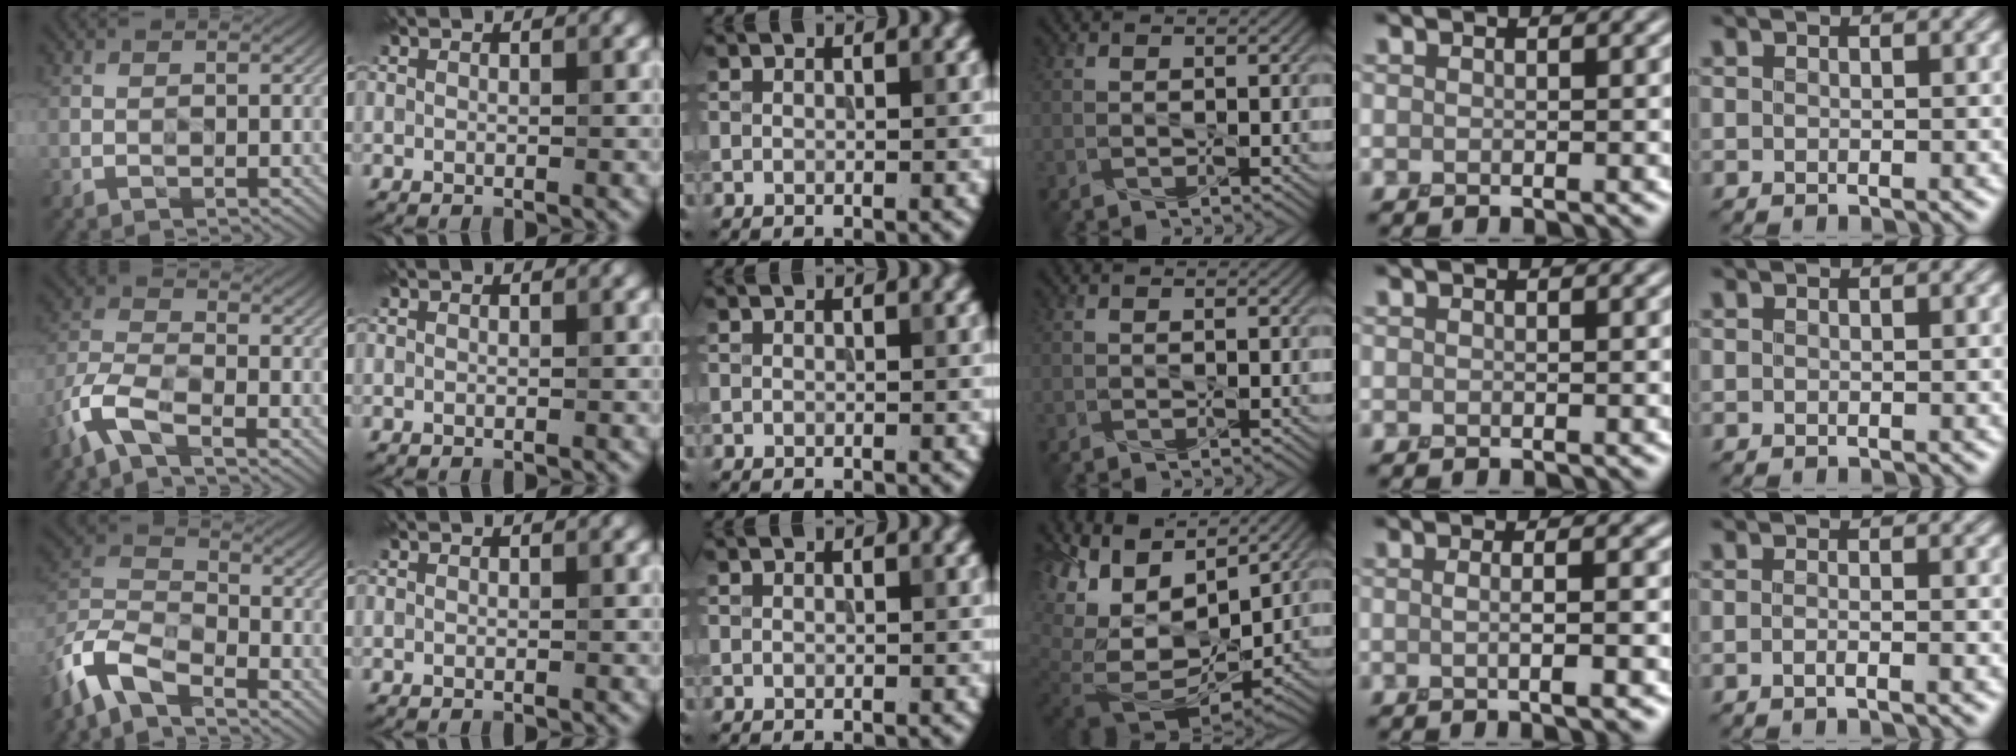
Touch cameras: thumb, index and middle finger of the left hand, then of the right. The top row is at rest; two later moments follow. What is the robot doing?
{"motion": "wipe", "object": "whiteboard"}